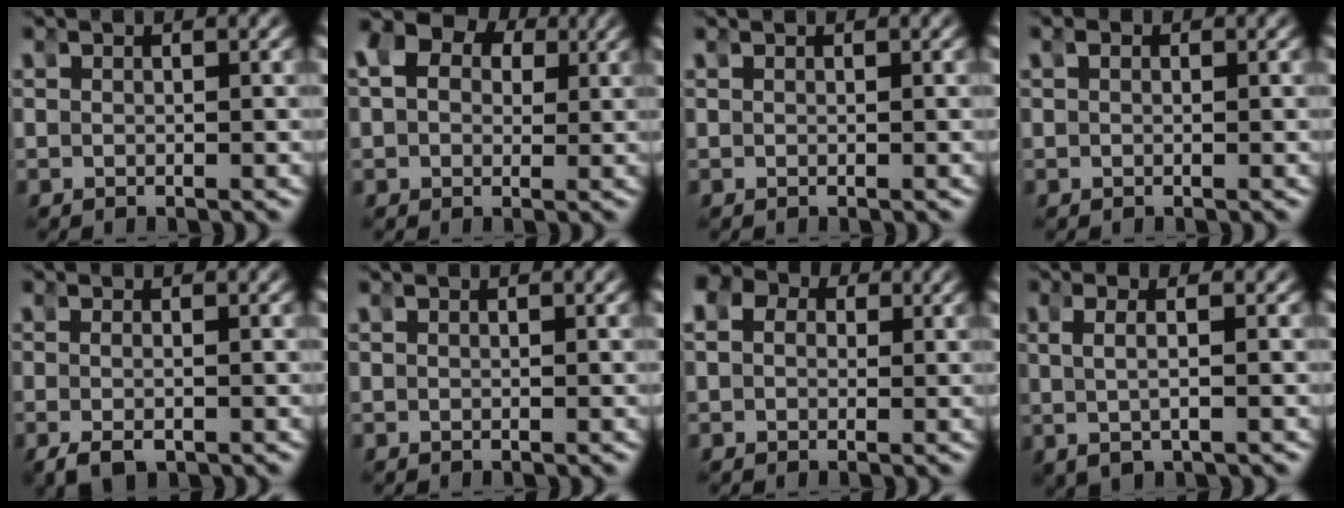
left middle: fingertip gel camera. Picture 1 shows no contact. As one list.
[{"total": 8.6, "force": [3.1, 6.5, 4.7], "torque": [-0.080, 0.021, 0.030]}, {"total": 0.0}, {"total": 0.8, "force": [0.3, 0.6, 0.5], "torque": [-0.009, 0.002, 0.002]}, {"total": 2.7, "force": [-1.8, 1.0, 1.7], "torque": [-0.042, -0.015, -0.022]}, {"total": 0.0}, {"total": 4.9, "force": [1.3, 4.1, 2.4], "torque": [-0.058, 0.009, 0.006]}, {"total": 3.9, "force": [0.4, 1.5, 3.5], "torque": [-0.064, 0.007, 0.007]}]